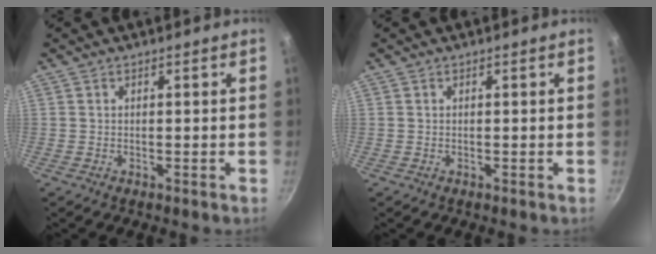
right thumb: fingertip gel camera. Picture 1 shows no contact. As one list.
[{"total": 0.0}]